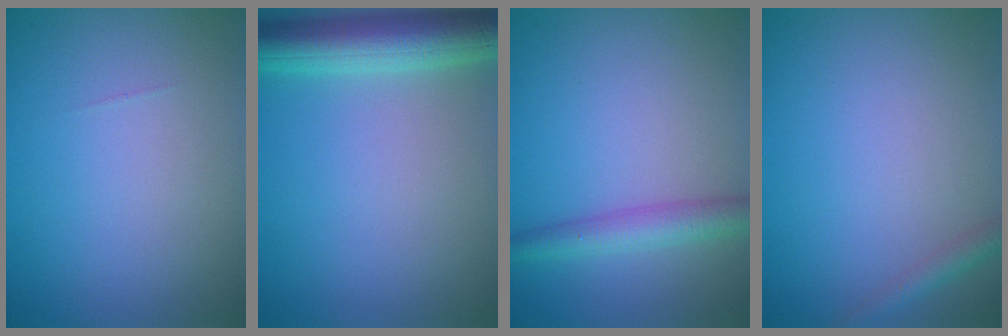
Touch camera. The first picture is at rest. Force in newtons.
{"total": 5.9, "press": 5.9, "slide": 0.2}
{"total": 3.2, "press": 3.2, "slide": 0.1}
{"total": 1.5, "press": 1.5, "slide": 0.1}